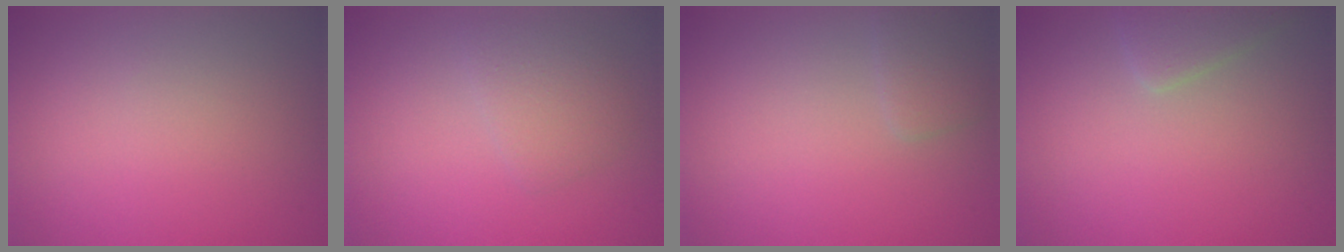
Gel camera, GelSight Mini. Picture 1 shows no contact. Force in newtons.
{"total": 2.2, "press": 2.2, "slide": 0.0}
{"total": 1.5, "press": 1.5, "slide": 0.0}
{"total": 2.0, "press": 2.0, "slide": 0.2}